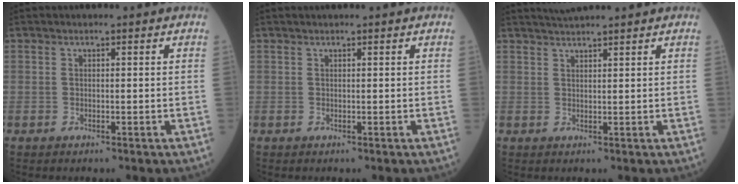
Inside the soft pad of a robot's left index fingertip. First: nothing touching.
{"total": 0.7, "force": [0.6, -0.1, 0.3], "torque": [-0.005, 0.011, 0.014]}
{"total": 3.5, "force": [3.2, -0.5, 1.2], "torque": [-0.017, 0.025, 0.060]}